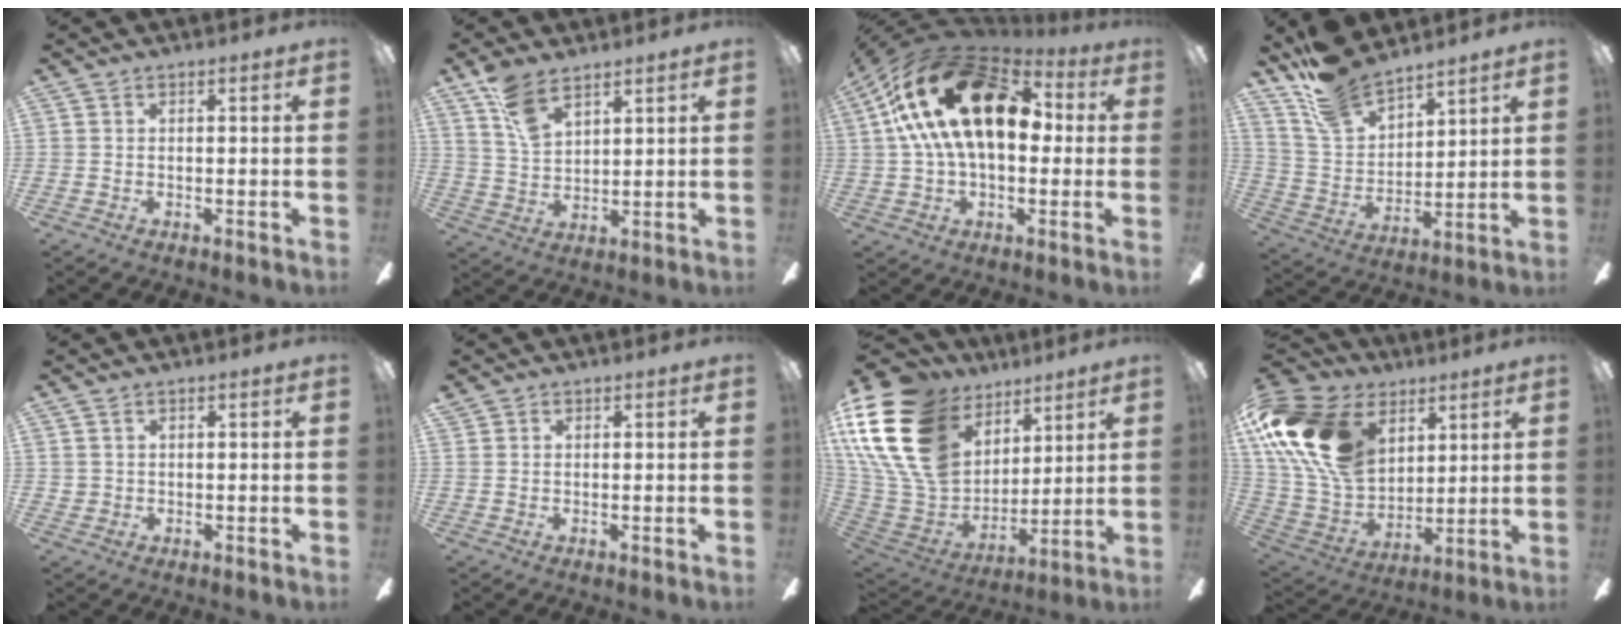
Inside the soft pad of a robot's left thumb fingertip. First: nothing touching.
{"total": 8.9, "force": [6.6, 3.8, 4.5], "torque": [-0.092, -0.027, 0.125]}
{"total": 24.8, "force": [8.3, 14.4, 18.4], "torque": [-0.350, -0.014, 0.140]}
{"total": 13.3, "force": [11.5, 5.1, 4.3], "torque": [-0.106, -0.073, 0.219]}
{"total": 1.3, "force": [0.9, 1.0, 0.2], "torque": [-0.004, 0.002, 0.016]}
{"total": 1.1, "force": [0.9, 0.5, -0.1], "torque": [0.002, 0.000, 0.018]}
{"total": 25.9, "force": [10.7, 18.3, 14.9], "torque": [-0.332, -0.052, 0.216]}
{"total": 23.1, "force": [10.3, 15.6, 13.7], "torque": [-0.315, -0.038, 0.187]}